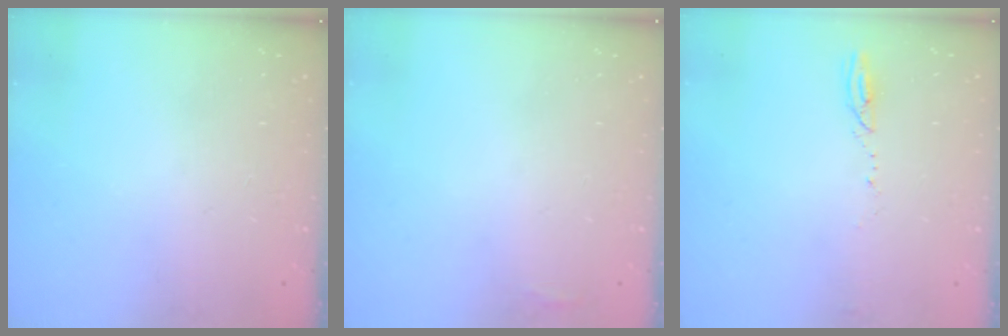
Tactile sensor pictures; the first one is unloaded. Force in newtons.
{"total": 3.5, "press": 3.3, "slide": 1.3}
{"total": 3.1, "press": 3.0, "slide": 0.4}